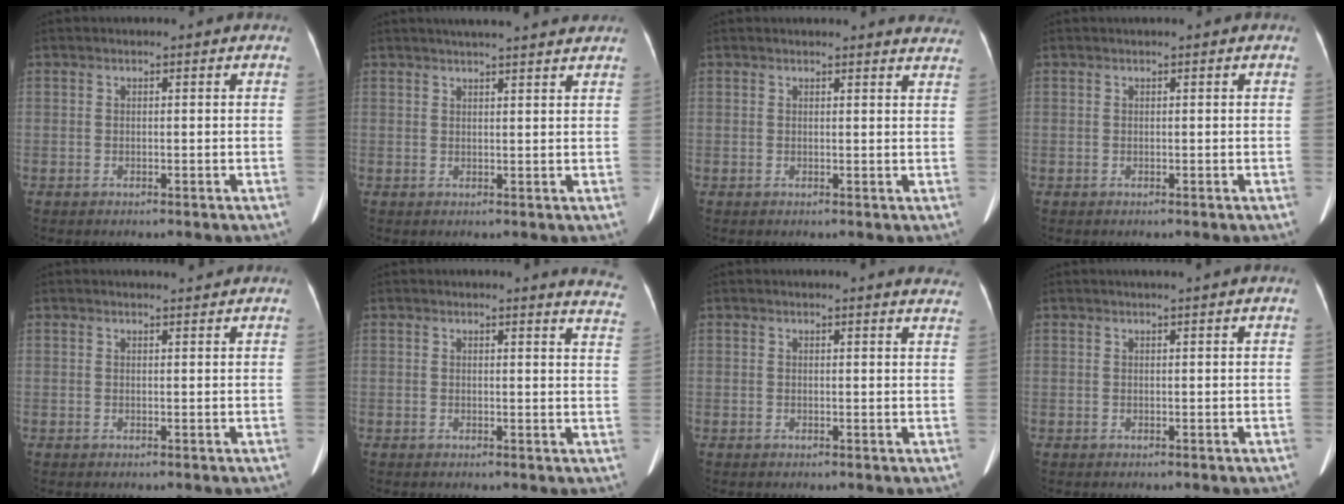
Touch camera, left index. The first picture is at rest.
{"total": 9.9, "force": [8.8, 0.3, 4.5], "torque": [-0.062, 0.023, 0.102]}
{"total": 8.1, "force": [7.9, 1.2, 1.2], "torque": [0.010, -0.006, 0.059]}
{"total": 0.0}
{"total": 1.3, "force": [1.3, -0.2, 0.1], "torque": [-0.003, -0.001, 0.023]}
{"total": 7.2, "force": [7.1, -0.1, 1.1], "torque": [0.004, -0.063, 0.043]}
{"total": 8.6, "force": [8.3, 0.6, 2.2], "torque": [-0.011, -0.018, 0.066]}
{"total": 1.9, "force": [1.5, -0.5, 1.0], "torque": [-0.011, 0.009, 0.028]}